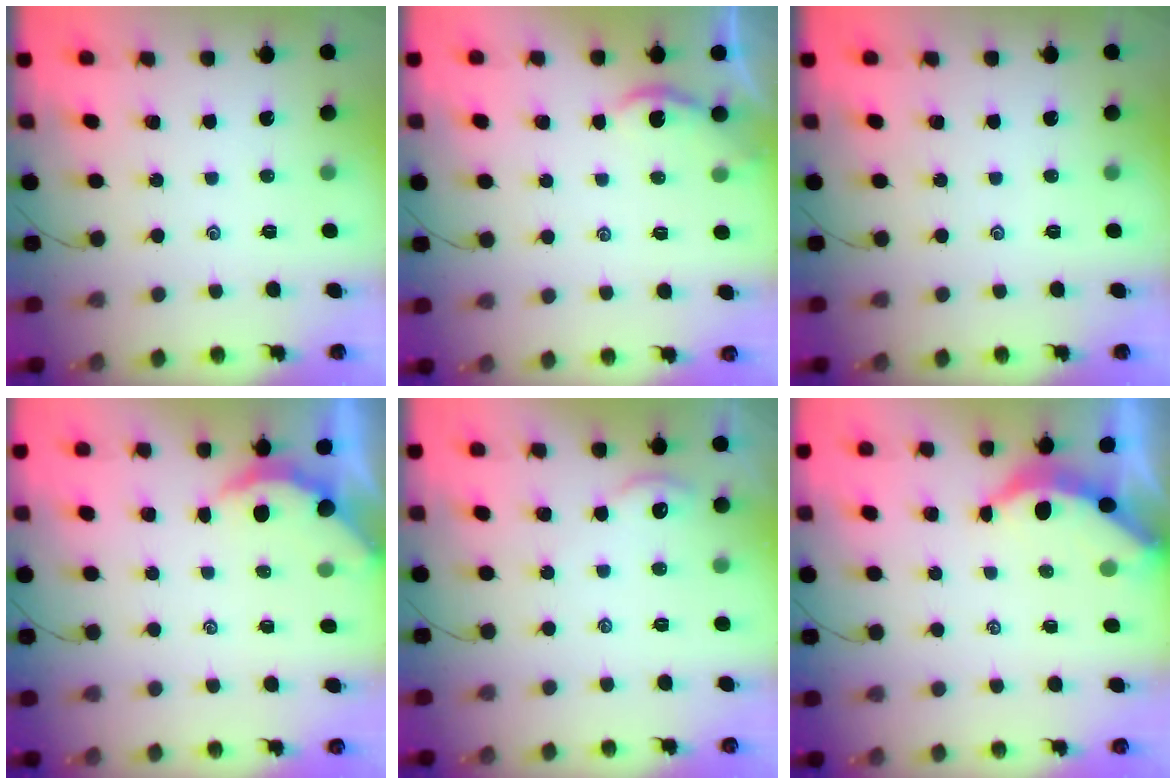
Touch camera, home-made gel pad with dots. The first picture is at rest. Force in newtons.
{"total": 2.0, "press": 2.0, "slide": 0.2}
{"total": 0.0}
{"total": 2.4, "press": 2.3, "slide": 0.4}
{"total": 2.2, "press": 2.2, "slide": 0.2}
{"total": 3.8, "press": 3.8, "slide": 0.4}